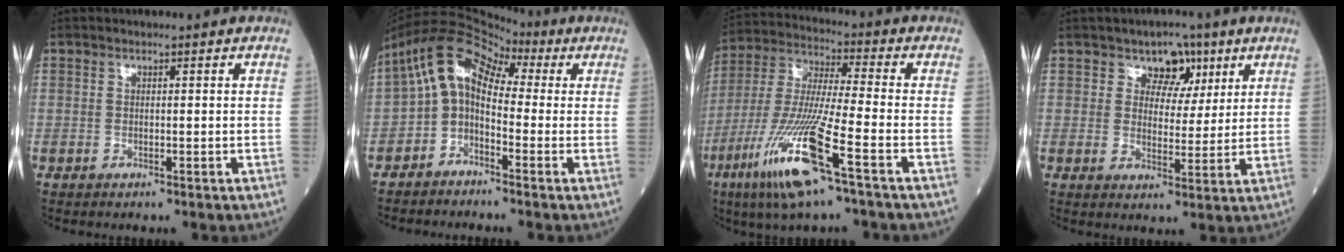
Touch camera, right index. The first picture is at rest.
{"total": 8.8, "force": [0.6, 5.9, 6.5], "torque": [-0.122, 0.048, -0.003]}
{"total": 15.3, "force": [-7.4, 0.2, 13.4], "torque": [-0.284, -0.027, -0.142]}
{"total": 5.6, "force": [3.1, 4.1, 2.3], "torque": [-0.020, 0.007, 0.044]}